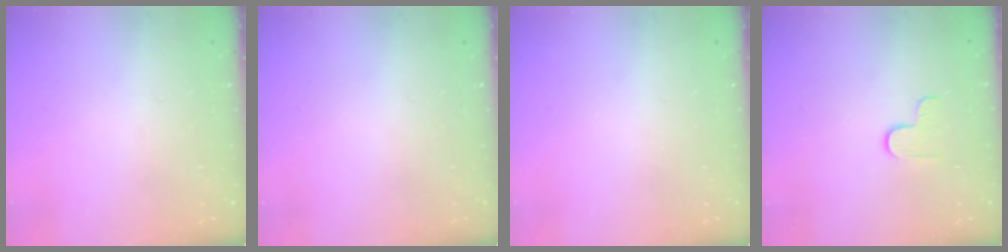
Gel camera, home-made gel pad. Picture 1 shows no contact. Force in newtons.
{"total": 0.0}
{"total": 0.0}
{"total": 2.9, "press": 2.9, "slide": 0.3}